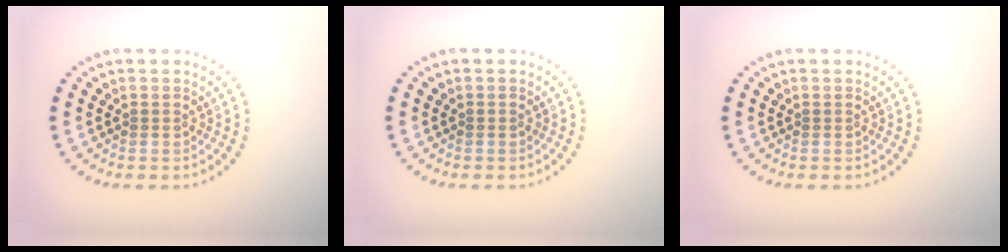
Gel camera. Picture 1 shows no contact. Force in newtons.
{"total": 0.0}
{"total": 0.0}